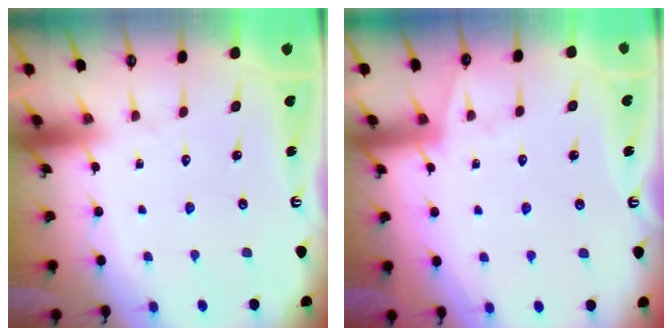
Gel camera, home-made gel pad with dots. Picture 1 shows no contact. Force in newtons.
{"total": 3.7, "press": 3.7, "slide": 0.4}